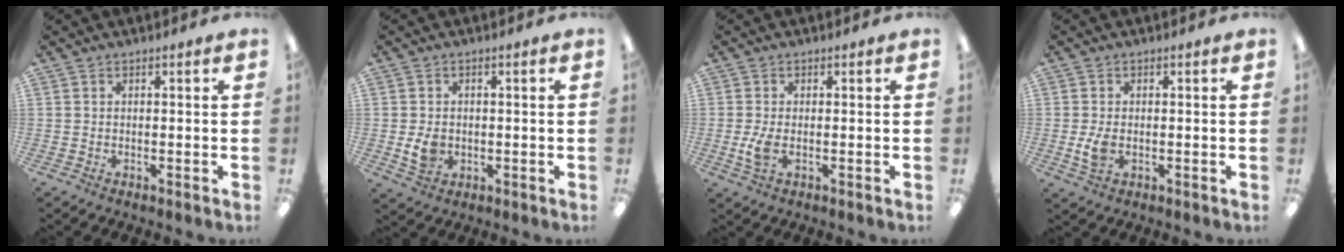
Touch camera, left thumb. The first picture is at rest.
{"total": 4.7, "force": [-0.3, 3.8, 2.8], "torque": [-0.040, -0.001, -0.006]}
{"total": 4.4, "force": [-0.4, 2.4, 3.7], "torque": [-0.075, -0.005, -0.011]}
{"total": 4.6, "force": [-0.4, 2.9, 3.5], "torque": [-0.073, -0.005, -0.010]}